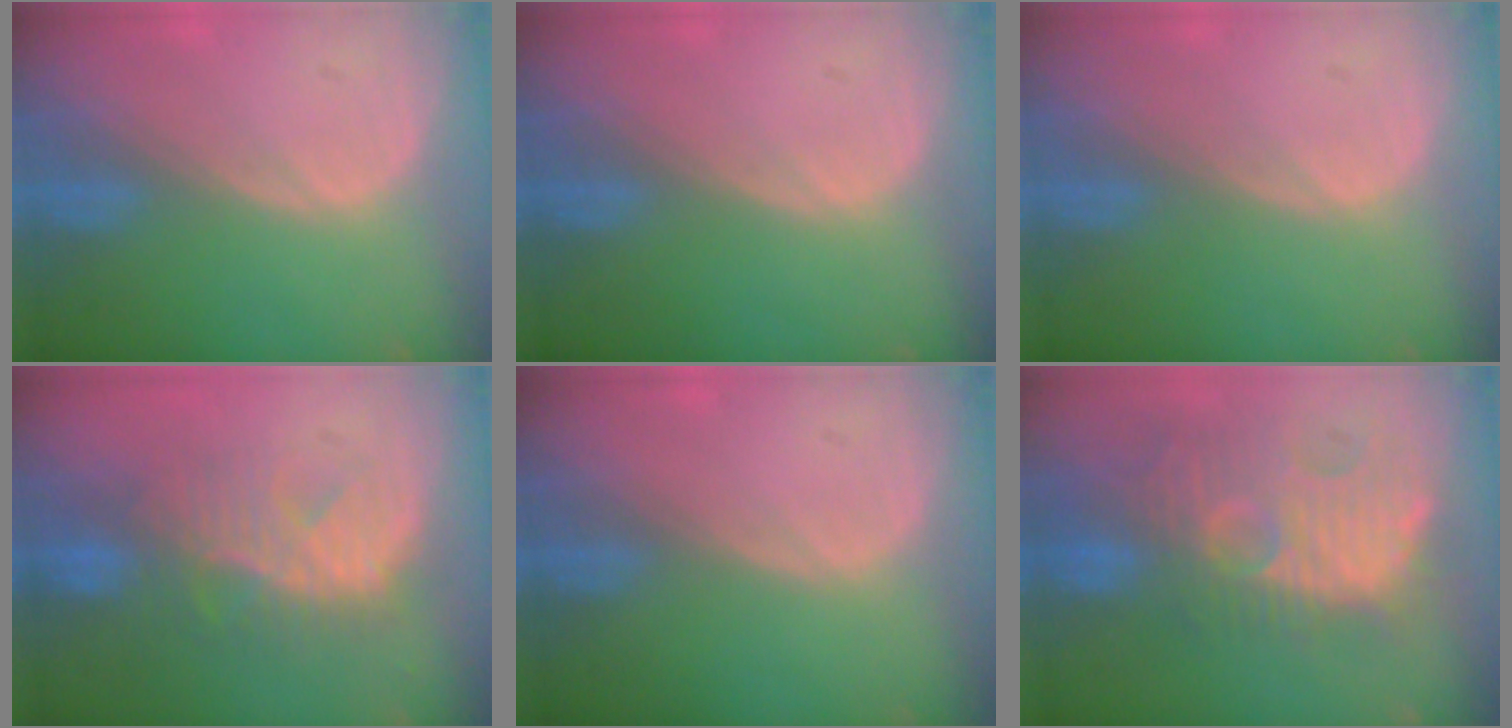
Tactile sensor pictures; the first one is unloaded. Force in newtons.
{"total": 0.0}
{"total": 0.0}
{"total": 9.0, "press": 8.6, "slide": 2.5}
{"total": 0.0}
{"total": 12.2, "press": 11.8, "slide": 3.1}